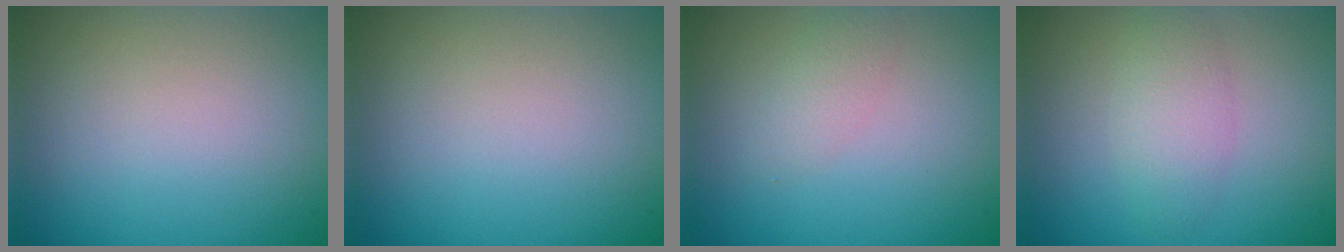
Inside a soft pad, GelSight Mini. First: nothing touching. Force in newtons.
{"total": 0.0}
{"total": 1.5, "press": 1.5, "slide": 0.1}
{"total": 2.8, "press": 2.8, "slide": 0.1}